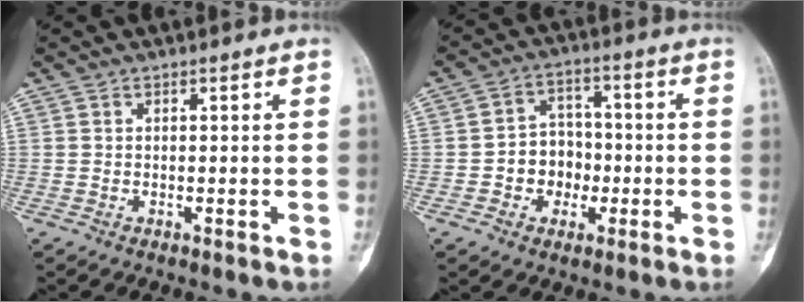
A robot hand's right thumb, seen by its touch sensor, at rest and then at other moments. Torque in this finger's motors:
{"motor_torque": [-0.11, 0.44, 0.37, -0.47, -0.03]}